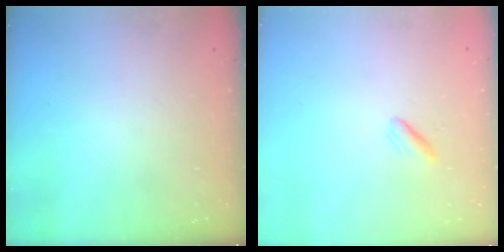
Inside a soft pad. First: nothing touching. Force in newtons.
{"total": 1.9, "press": 1.8, "slide": 0.6}